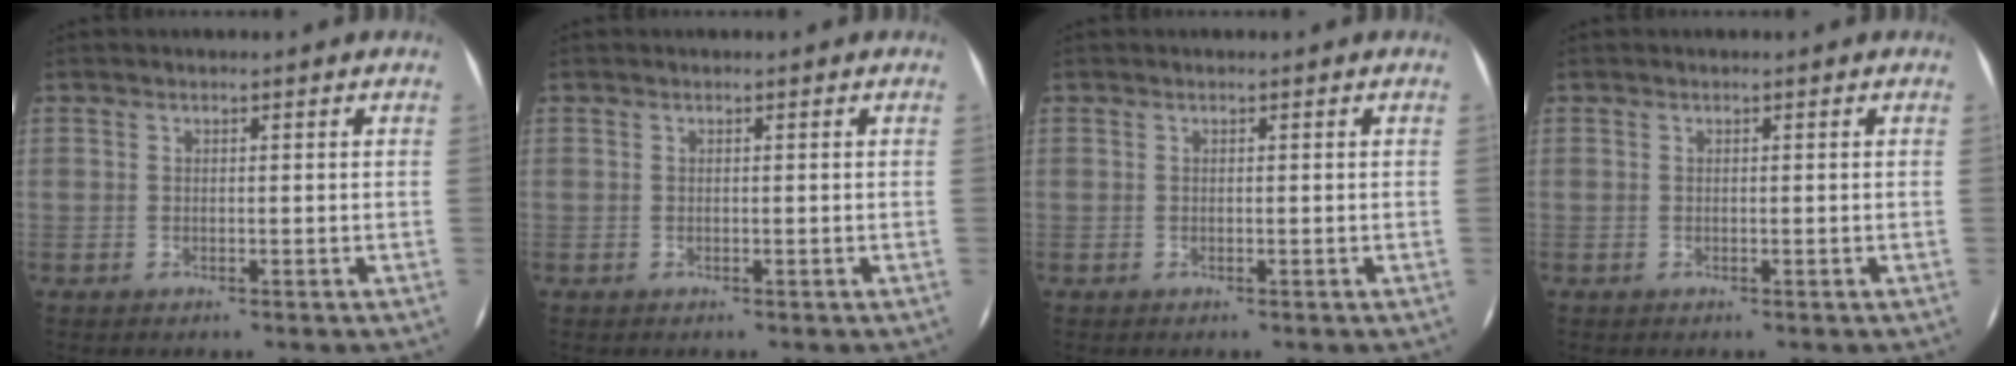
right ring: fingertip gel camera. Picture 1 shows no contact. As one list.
[{"total": 0.0}, {"total": 0.0}, {"total": 0.0}]